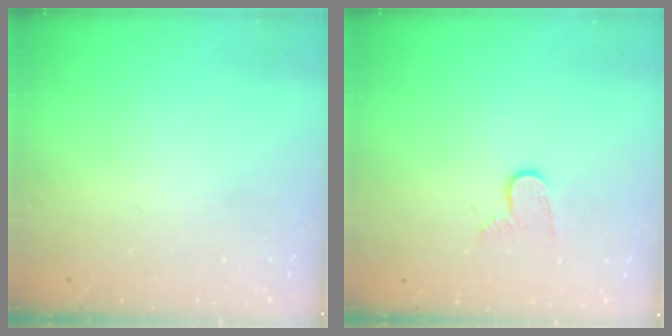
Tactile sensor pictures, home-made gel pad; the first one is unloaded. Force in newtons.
{"total": 6.1, "press": 6.1, "slide": 0.6}